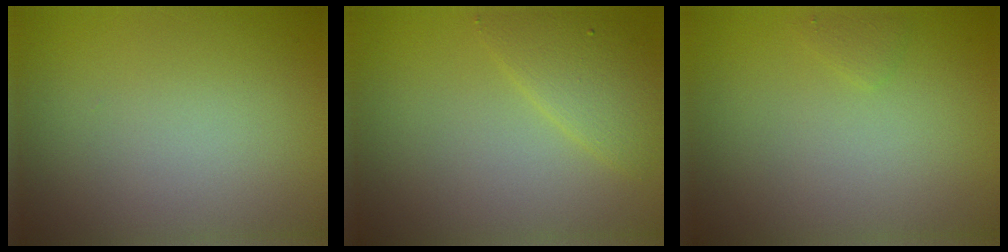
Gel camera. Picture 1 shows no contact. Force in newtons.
{"total": 2.6, "press": 2.6, "slide": 0.1}
{"total": 0.6, "press": 0.6, "slide": 0.0}